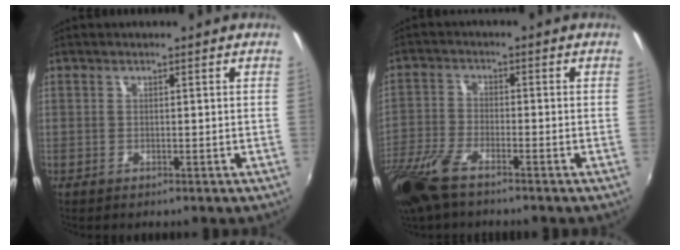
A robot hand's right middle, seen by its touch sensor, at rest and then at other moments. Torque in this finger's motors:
{"motor_torque": [1.08, -1.06, 0.21, 0.16]}